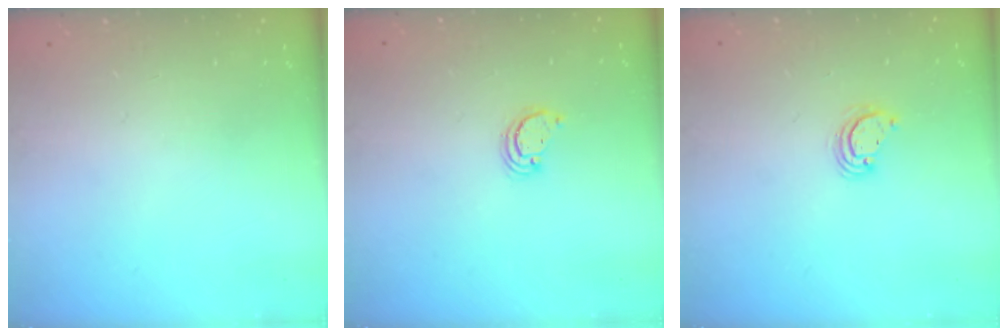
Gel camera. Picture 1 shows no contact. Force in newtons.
{"total": 2.6, "press": 2.6, "slide": 0.2}
{"total": 3.9, "press": 3.9, "slide": 0.4}